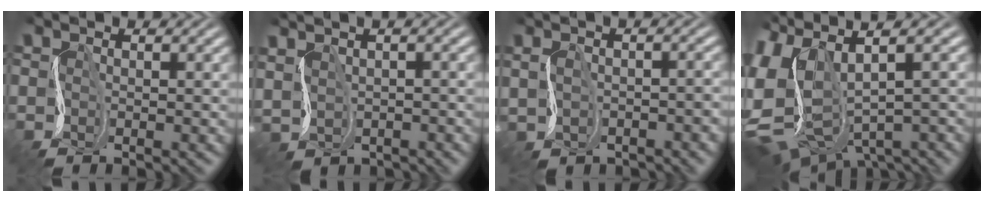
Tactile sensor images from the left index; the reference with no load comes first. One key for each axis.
{"total": 0.7, "fx": 0.0, "fy": -0.5, "fz": -0.4, "tx": -0.002, "ty": -0.016, "tz": 0.014}
{"total": 1.7, "fx": -1.4, "fy": 0.7, "fz": 0.7, "tx": -0.004, "ty": -0.009, "tz": -0.010}
{"total": 7.4, "fx": -0.6, "fy": 4.0, "fz": 6.2, "tx": -0.163, "ty": -0.013, "tz": 0.003}